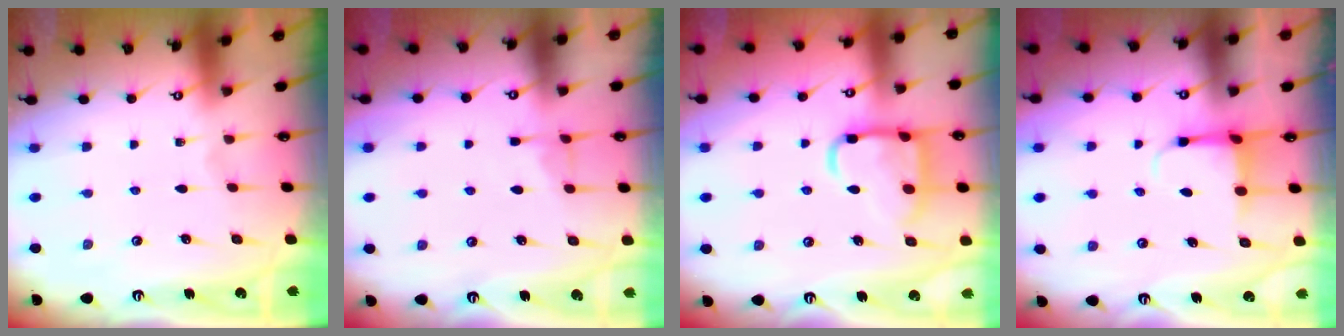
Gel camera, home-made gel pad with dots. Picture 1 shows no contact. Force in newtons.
{"total": 3.8, "press": 3.8, "slide": 0.6}
{"total": 14.2, "press": 14.1, "slide": 1.4}
{"total": 3.9, "press": 3.8, "slide": 1.1}